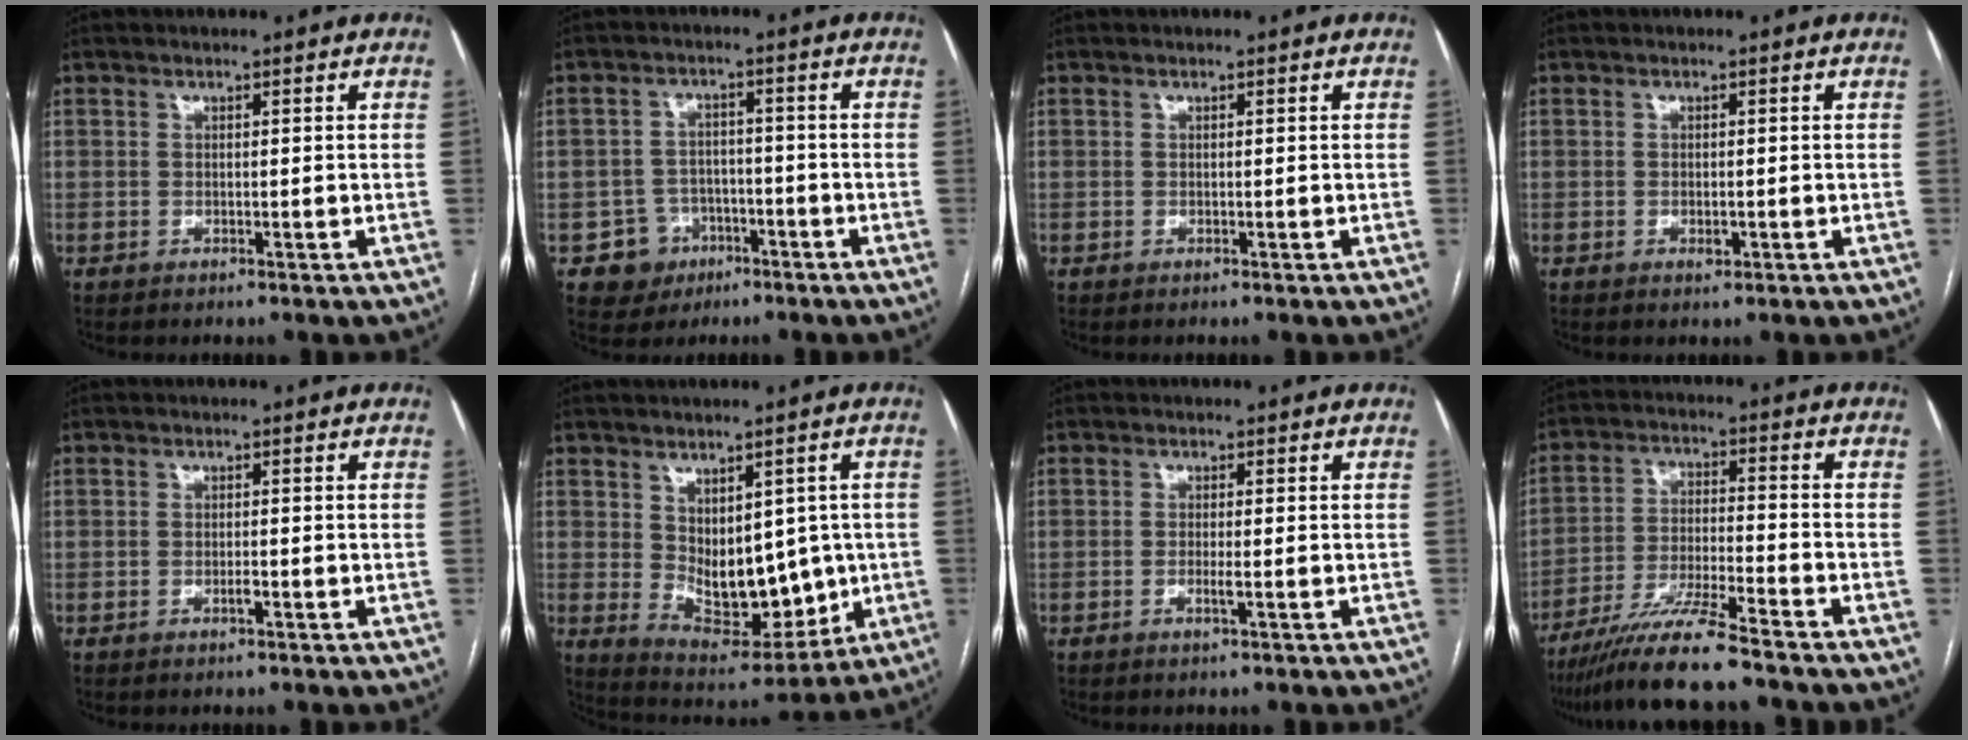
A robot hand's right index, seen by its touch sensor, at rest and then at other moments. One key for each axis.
{"total": 4.4, "fx": -1.9, "fy": 3.9, "fz": 0.4, "tx": -0.002, "ty": 0.013, "tz": -0.023}
{"total": 0.0}
{"total": 1.1, "fx": -0.3, "fy": 0.5, "fz": 0.9, "tx": -0.017, "ty": -0.001, "tz": -0.002}
{"total": 1.0, "fx": -0.4, "fy": 0.1, "fz": 0.9, "tx": -0.019, "ty": -0.001, "tz": -0.006}
{"total": 12.2, "fx": 0.0, "fy": 6.9, "fz": 10.0, "tx": -0.144, "ty": -0.001, "tz": 0.030}
{"total": 1.5, "fx": -0.4, "fy": -0.1, "fz": 1.4, "tx": -0.028, "ty": -0.003, "tz": -0.008}
{"total": 11.0, "fx": -9.1, "fy": -0.6, "fz": 6.0, "tx": -0.107, "ty": -0.024, "tz": -0.164}